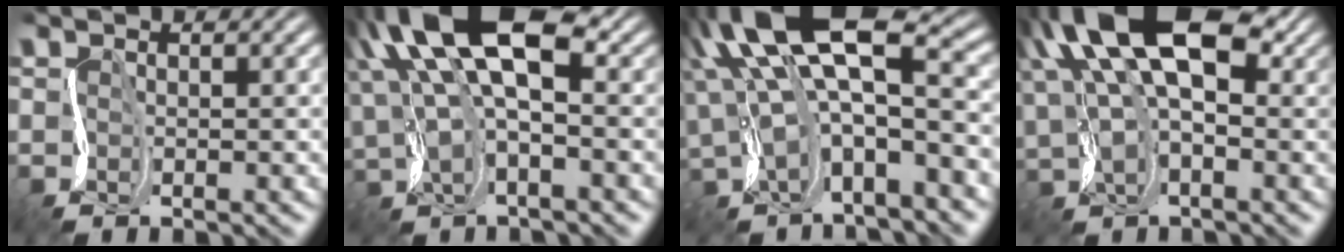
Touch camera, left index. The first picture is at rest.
{"total": 11.5, "force": [5.0, 5.3, 8.9], "torque": [-0.174, 0.025, 0.088]}
{"total": 10.3, "force": [3.2, 4.1, 8.9], "torque": [-0.168, 0.009, 0.062]}
{"total": 15.1, "force": [6.6, 8.0, 11.0], "torque": [-0.176, 0.036, 0.103]}